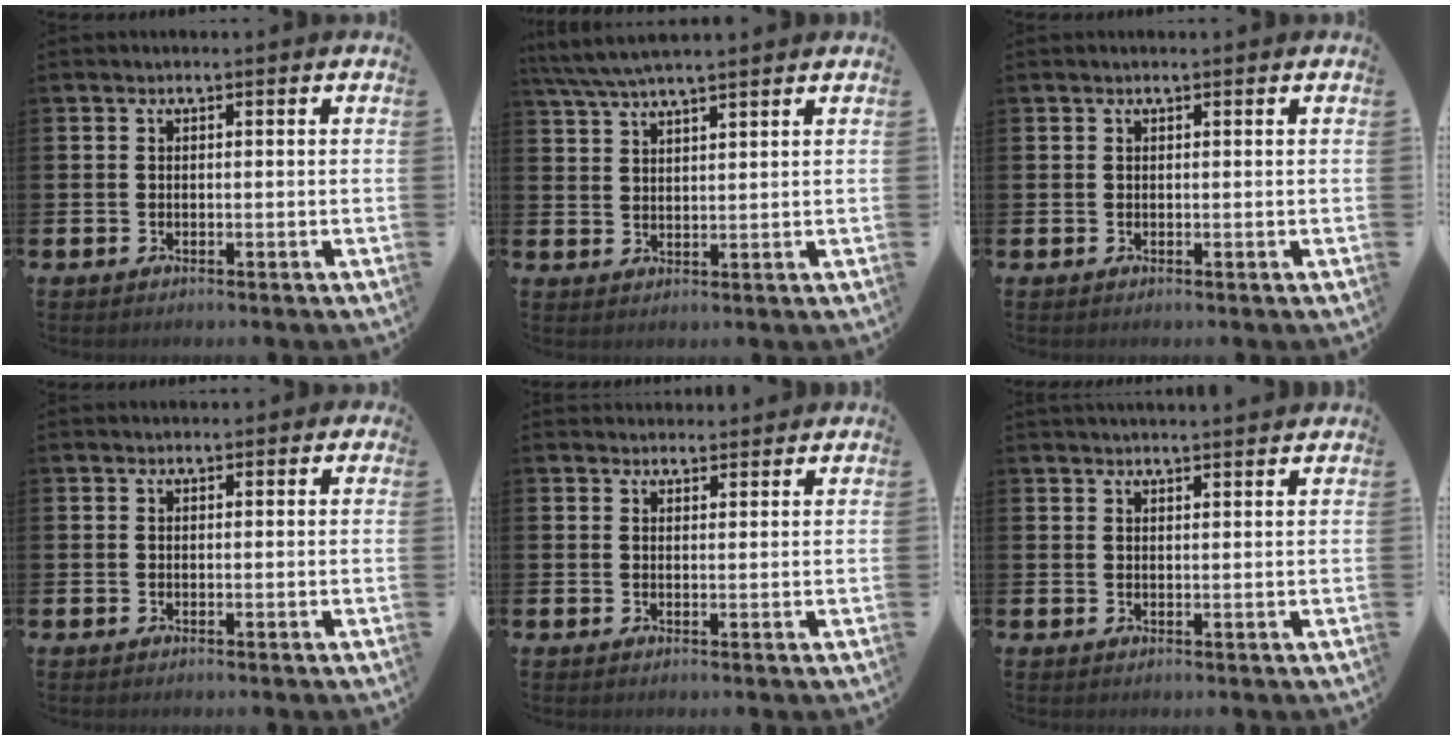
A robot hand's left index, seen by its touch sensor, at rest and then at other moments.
{"total": 5.1, "force": [4.7, 0.4, 2.1], "torque": [-0.059, -0.013, 0.087]}
{"total": 0.0}
{"total": 0.6, "force": [0.4, 0.4, 0.1], "torque": [0.012, 0.000, 0.004]}
{"total": 2.1, "force": [2.0, 0.5, -0.2], "torque": [0.008, -0.010, 0.037]}
{"total": 1.9, "force": [1.9, -0.1, 0.0], "torque": [0.005, -0.010, 0.033]}